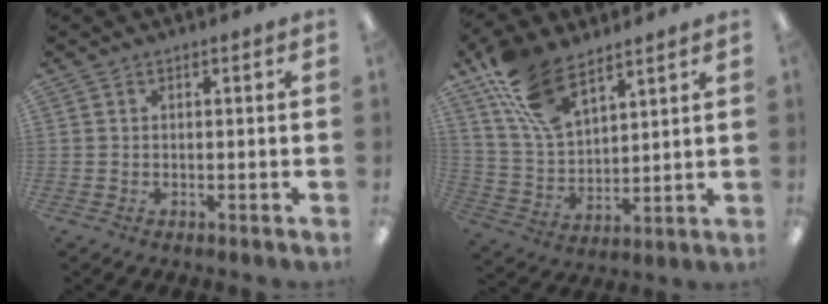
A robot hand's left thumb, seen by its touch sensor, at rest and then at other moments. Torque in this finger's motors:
{"motor_torque": [1.21, 0.45, 1.43, -1.43, 0.40]}